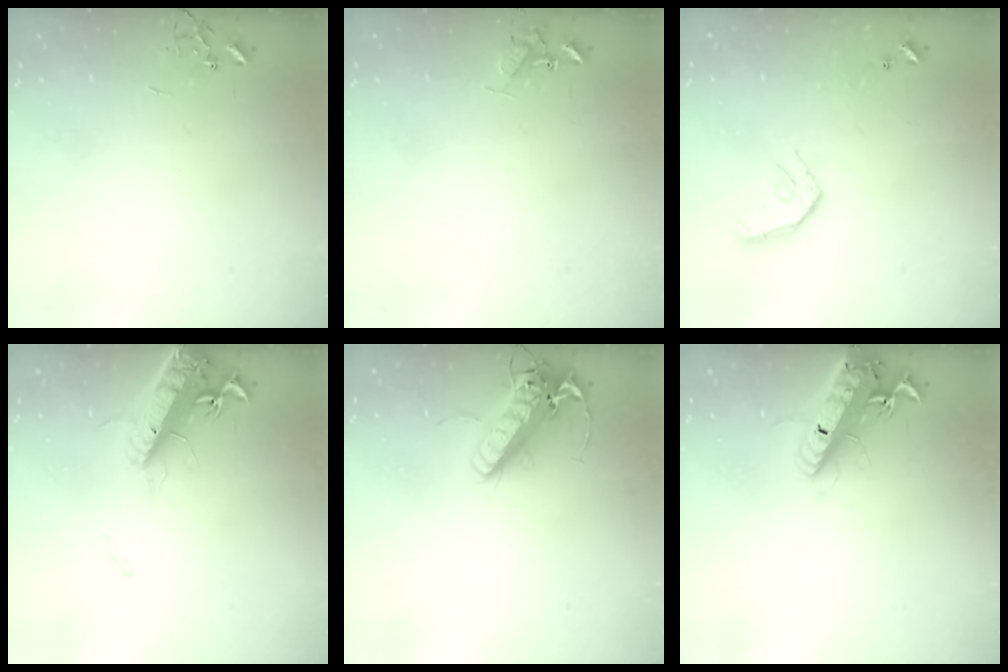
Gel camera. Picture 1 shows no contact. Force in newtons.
{"total": 8.6, "press": 8.6, "slide": 0.7}
{"total": 10.7, "press": 10.6, "slide": 1.0}
{"total": 16.7, "press": 16.2, "slide": 4.1}
{"total": 15.9, "press": 15.7, "slide": 2.8}
{"total": 17.3, "press": 17.0, "slide": 3.4}